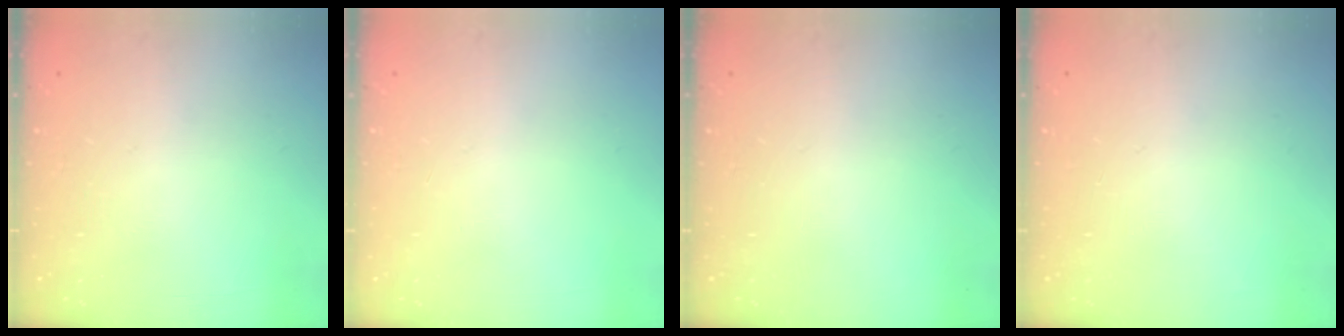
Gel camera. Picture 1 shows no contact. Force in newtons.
{"total": 0.0}
{"total": 0.0}
{"total": 0.0}